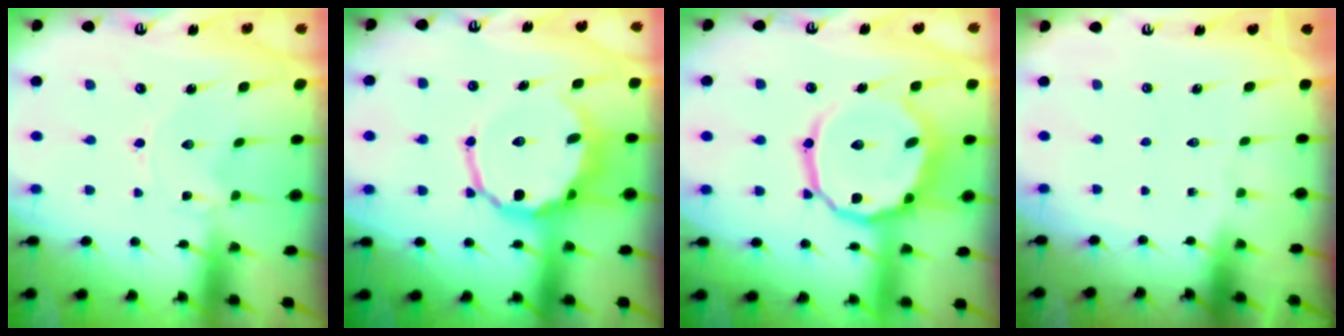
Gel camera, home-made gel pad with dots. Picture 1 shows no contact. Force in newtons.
{"total": 12.1, "press": 11.6, "slide": 3.4}
{"total": 16.7, "press": 16.6, "slide": 1.8}
{"total": 0.0}